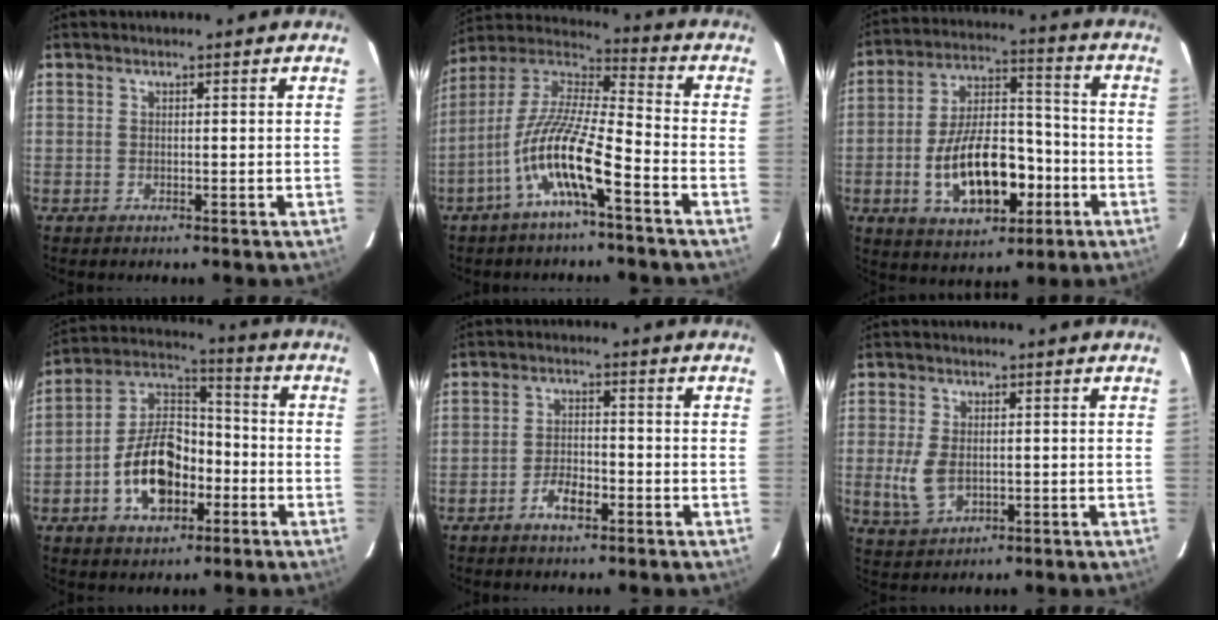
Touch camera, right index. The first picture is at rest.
{"total": 13.5, "force": [-6.3, 2.1, 11.7], "torque": [-0.229, -0.001, -0.127]}
{"total": 16.8, "force": [-5.4, 8.6, 13.4], "torque": [-0.256, 0.015, -0.076]}
{"total": 14.0, "force": [-5.3, 8.4, 9.9], "torque": [-0.195, 0.026, -0.085]}
{"total": 4.7, "force": [-2.8, 2.0, 3.1], "torque": [-0.070, 0.002, -0.049]}
{"total": 6.1, "force": [-0.4, 4.0, 4.7], "torque": [-0.106, -0.005, -0.001]}